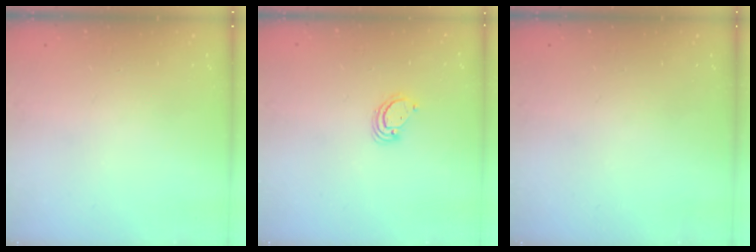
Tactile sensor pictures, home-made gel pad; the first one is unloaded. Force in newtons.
{"total": 4.0, "press": 4.0, "slide": 0.2}
{"total": 0.0}